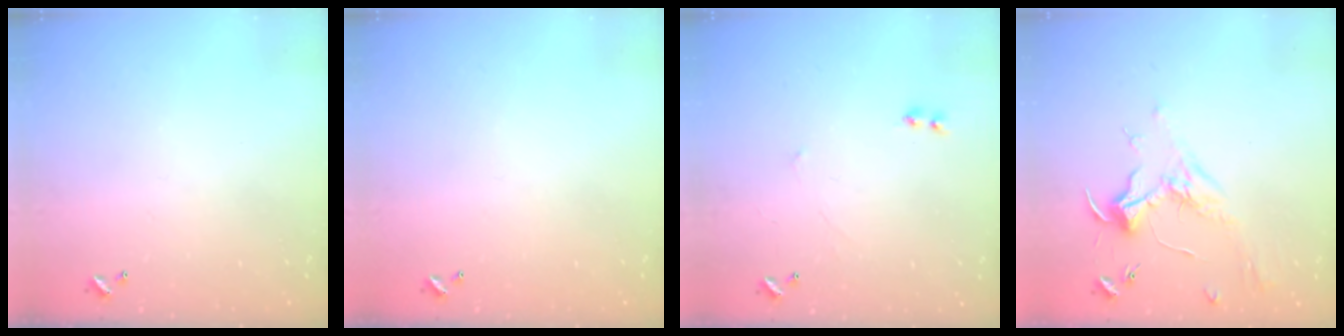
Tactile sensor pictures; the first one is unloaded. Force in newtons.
{"total": 0.0}
{"total": 2.3, "press": 2.3, "slide": 0.3}
{"total": 1.8, "press": 1.7, "slide": 0.7}